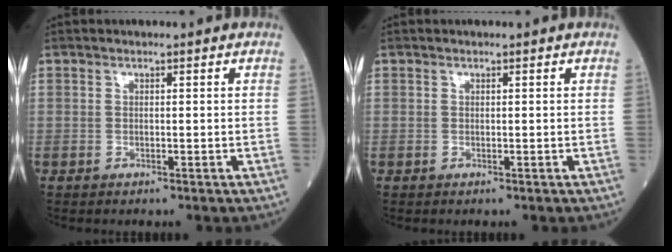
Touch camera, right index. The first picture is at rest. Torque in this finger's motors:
{"motor_torque": [0.00, 0.06, 0.04, -0.01]}